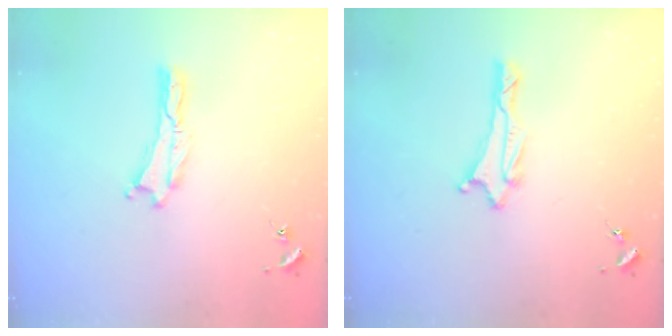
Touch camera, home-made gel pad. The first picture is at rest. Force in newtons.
{"total": 1.3, "press": 1.3, "slide": 0.1}